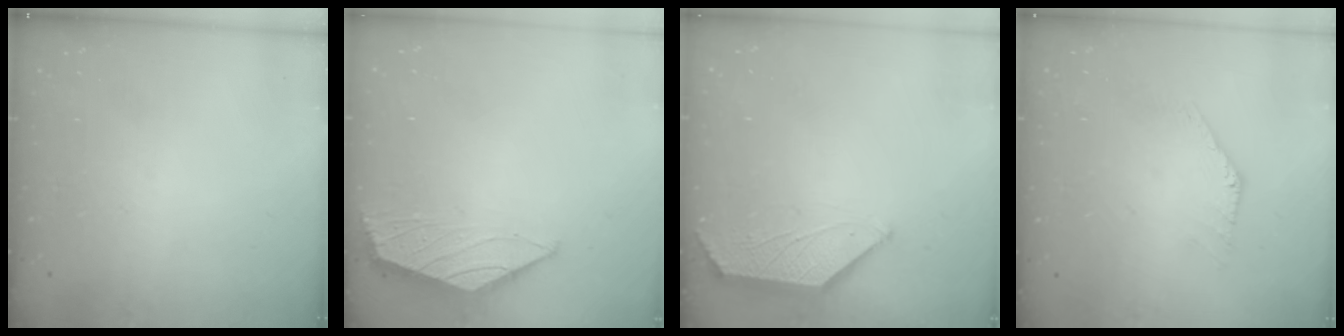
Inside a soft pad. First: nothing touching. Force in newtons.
{"total": 1.5, "press": 1.5, "slide": 0.4}
{"total": 1.1, "press": 1.0, "slide": 0.4}
{"total": 0.0}